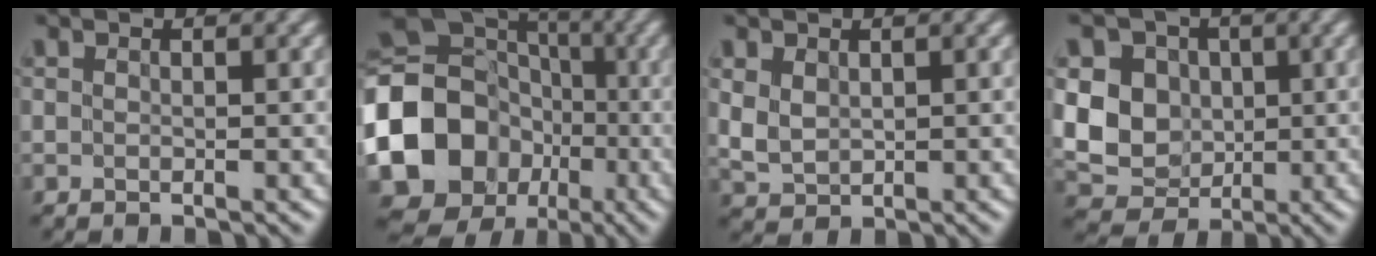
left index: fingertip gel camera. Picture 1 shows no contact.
{"total": 17.3, "force": [-3.7, 15.0, 7.9], "torque": [-0.176, -0.023, -0.086]}
{"total": 2.5, "force": [0.9, 1.8, 1.5], "torque": [-0.041, -0.002, 0.023]}
{"total": 9.1, "force": [1.0, 7.7, 4.6], "torque": [-0.087, 0.024, -0.005]}